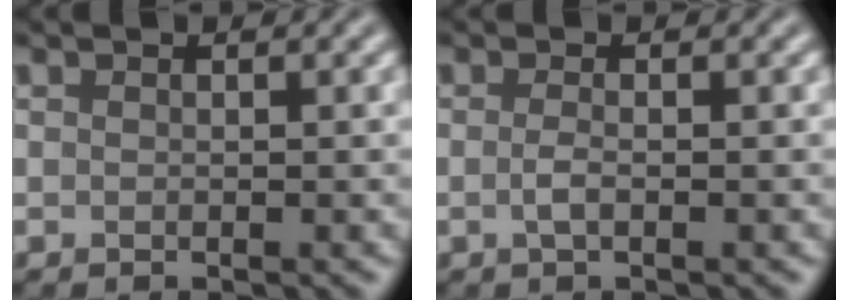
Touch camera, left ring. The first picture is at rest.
{"total": 1.2, "force": [-0.3, 0.4, 1.1], "torque": [-0.024, 0.000, -0.009]}